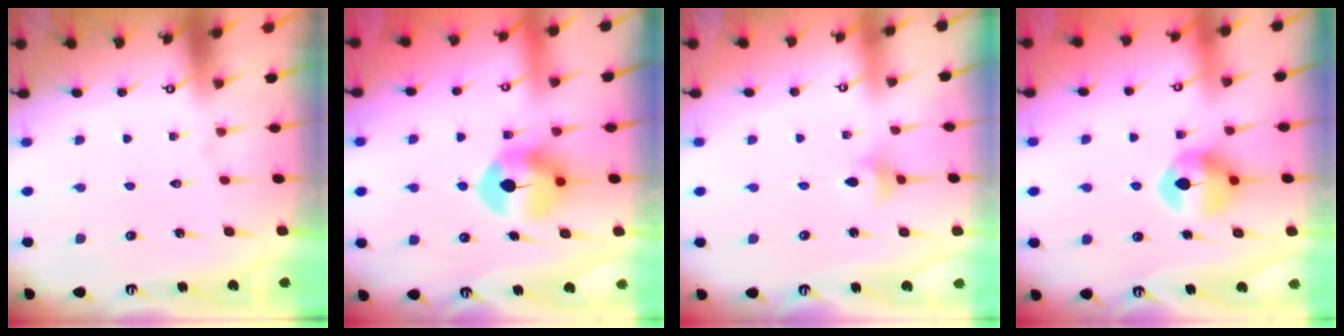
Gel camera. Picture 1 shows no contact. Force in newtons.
{"total": 8.8, "press": 8.7, "slide": 1.6}
{"total": 3.8, "press": 3.7, "slide": 1.0}
{"total": 9.7, "press": 9.7, "slide": 0.4}